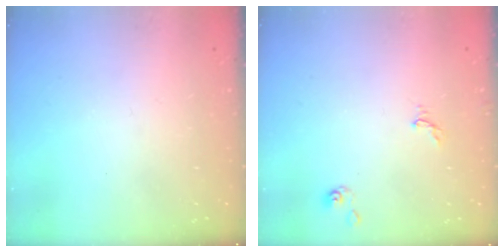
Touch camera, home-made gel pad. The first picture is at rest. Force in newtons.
{"total": 3.8, "press": 3.7, "slide": 0.4}